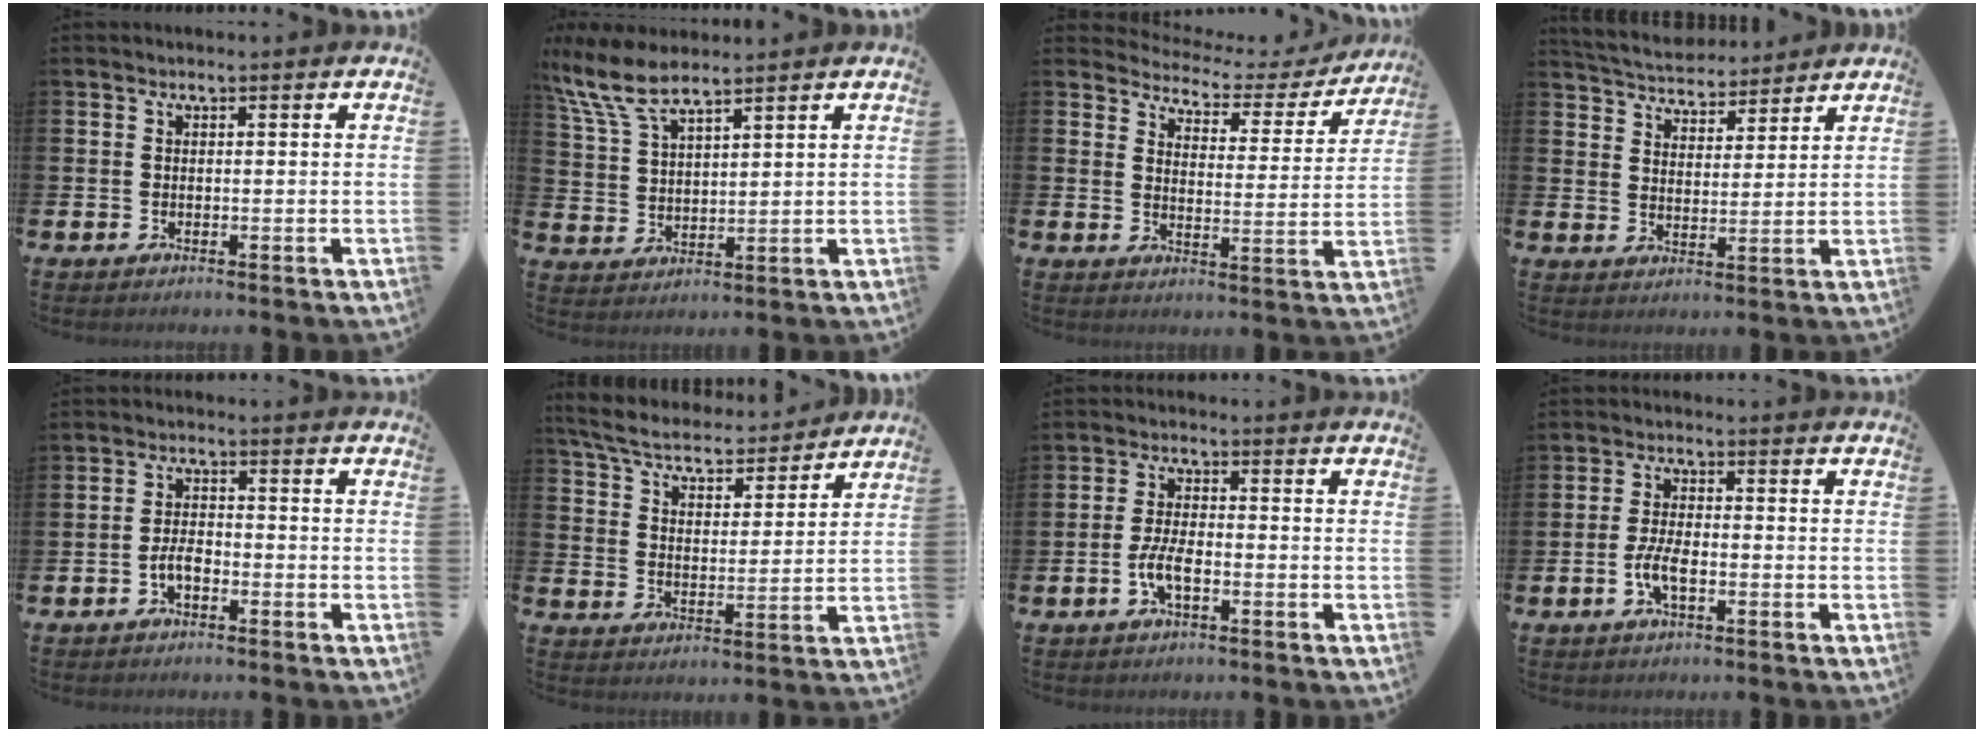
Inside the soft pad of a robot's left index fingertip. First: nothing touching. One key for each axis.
{"total": 7.5, "fx": 6.6, "fy": 1.6, "fz": 3.2, "tx": -0.091, "ty": -0.017, "tz": 0.124}
{"total": 3.3, "fx": 3.0, "fy": 1.2, "fz": 0.5, "tx": -0.027, "ty": -0.033, "tz": 0.039}
{"total": 5.0, "fx": 4.8, "fy": 1.2, "fz": -0.1, "tx": -0.026, "ty": -0.032, "tz": 0.087}
{"total": 2.7, "fx": -1.3, "fy": 1.3, "fz": 2.1, "tx": -0.039, "ty": 0.005, "tz": -0.025}
{"total": 6.1, "fx": 5.7, "fy": 1.3, "fz": 1.5, "tx": -0.059, "ty": -0.042, "tz": 0.095}
{"total": 4.1, "fx": -1.5, "fy": 1.6, "fz": 3.5, "tx": -0.081, "ty": 0.004, "tz": -0.029}
{"total": 4.0, "fx": -1.3, "fy": 1.5, "fz": 3.4, "tx": -0.072, "ty": -0.001, "tz": -0.027}